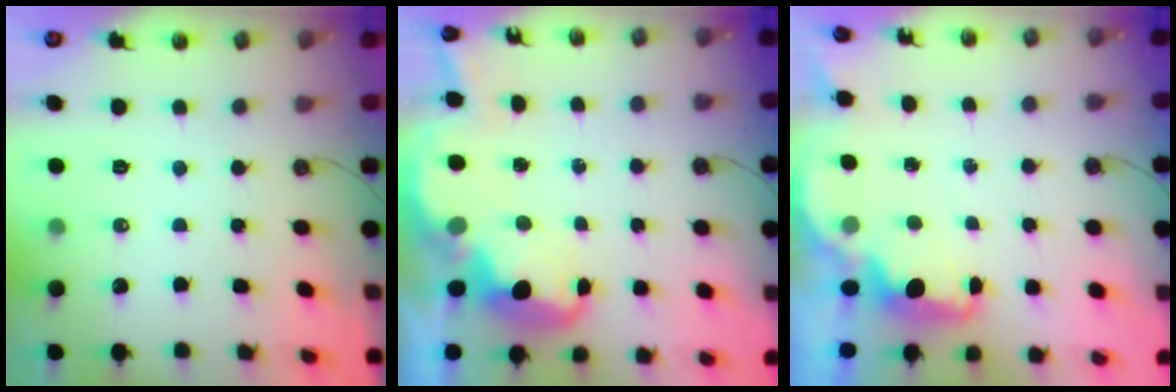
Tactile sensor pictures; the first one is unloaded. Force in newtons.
{"total": 6.7, "press": 6.7, "slide": 0.5}
{"total": 1.6, "press": 1.5, "slide": 0.5}